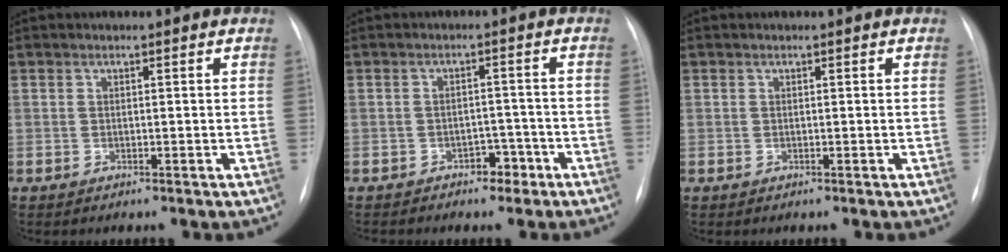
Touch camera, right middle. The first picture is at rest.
{"total": 3.6, "force": [-2.5, 2.1, 1.5], "torque": [-0.015, 0.014, -0.030]}
{"total": 0.0}